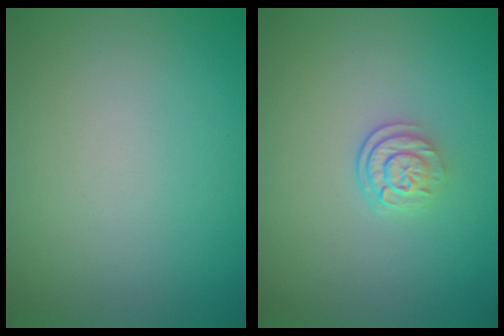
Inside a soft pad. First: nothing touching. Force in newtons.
{"total": 2.5, "press": 1.8, "slide": 1.7}